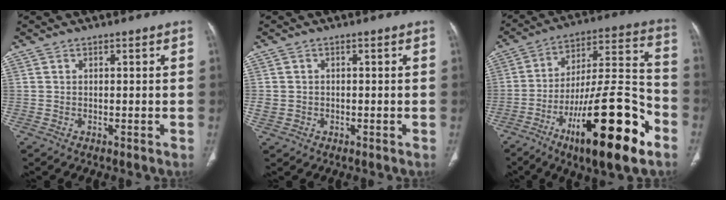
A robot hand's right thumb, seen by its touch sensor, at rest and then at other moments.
{"total": 2.4, "force": [-0.4, 2.2, 0.9], "torque": [-0.015, 0.006, -0.002]}
{"total": 26.1, "force": [-12.3, 6.7, 22.0], "torque": [-0.333, 0.062, -0.194]}